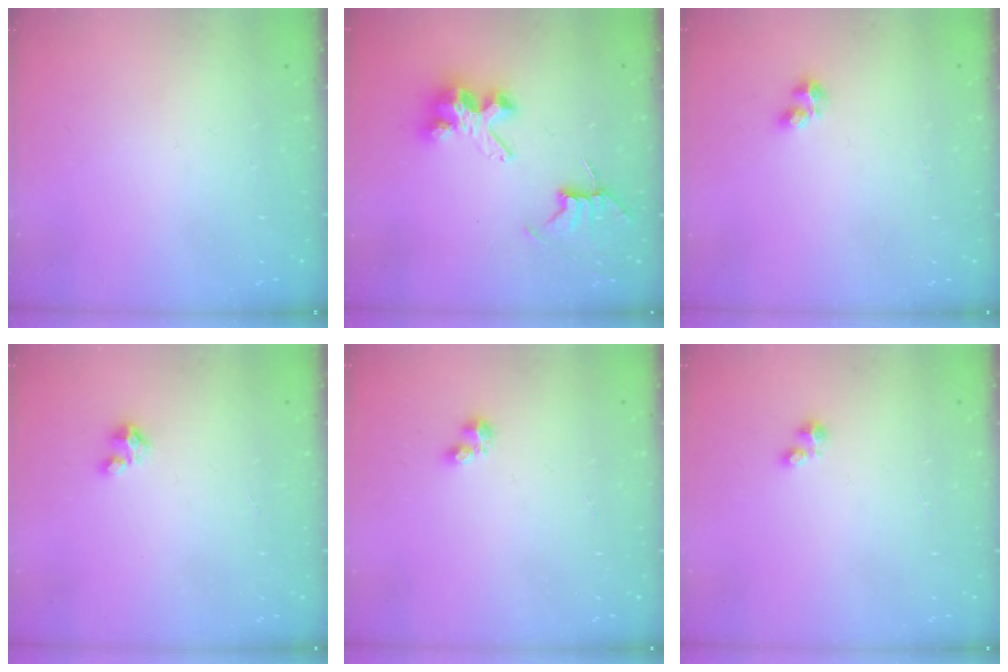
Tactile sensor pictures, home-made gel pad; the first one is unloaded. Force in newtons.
{"total": 8.7, "press": 8.6, "slide": 0.7}
{"total": 2.1, "press": 2.0, "slide": 0.8}
{"total": 1.6, "press": 1.6, "slide": 0.1}
{"total": 3.0, "press": 3.0, "slide": 0.4}
{"total": 1.9, "press": 1.8, "slide": 0.2}